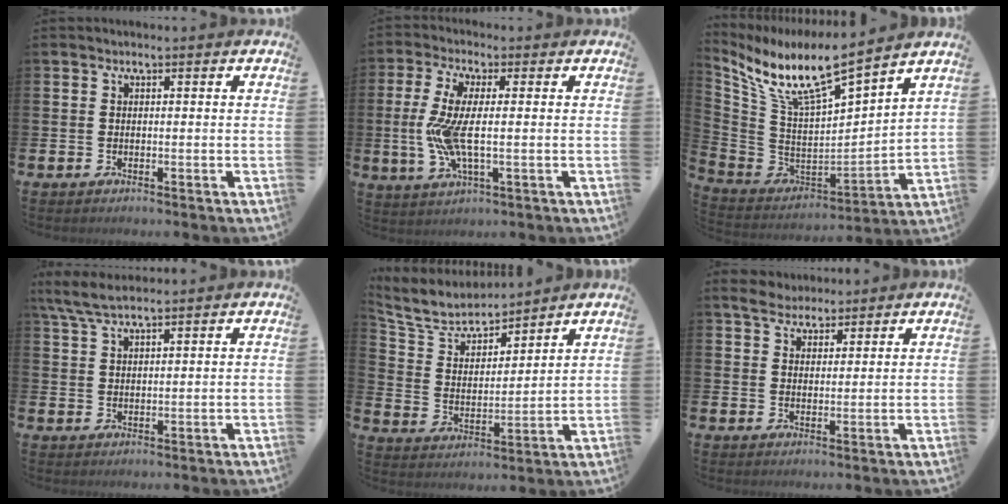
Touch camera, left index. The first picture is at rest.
{"total": 6.8, "force": [-0.2, 2.4, 6.4], "torque": [-0.139, -0.004, -0.006]}
{"total": 9.6, "force": [8.1, 1.1, 4.9], "torque": [-0.137, -0.066, 0.133]}
{"total": 5.0, "force": [4.4, 0.7, 2.3], "torque": [-0.059, -0.010, 0.081]}
{"total": 6.8, "force": [6.4, 1.9, 1.5], "torque": [-0.067, -0.043, 0.111]}
{"total": 4.4, "force": [4.0, 1.6, 0.7], "torque": [-0.016, -0.011, 0.072]}